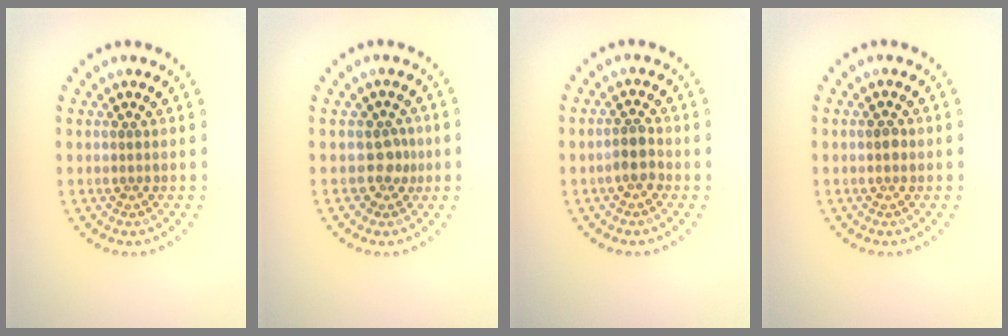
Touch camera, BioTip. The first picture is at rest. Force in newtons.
{"total": 1.9, "press": 1.4, "slide": 1.2}
{"total": 1.8, "press": 1.6, "slide": 0.9}
{"total": 1.0, "press": 1.0, "slide": 0.2}